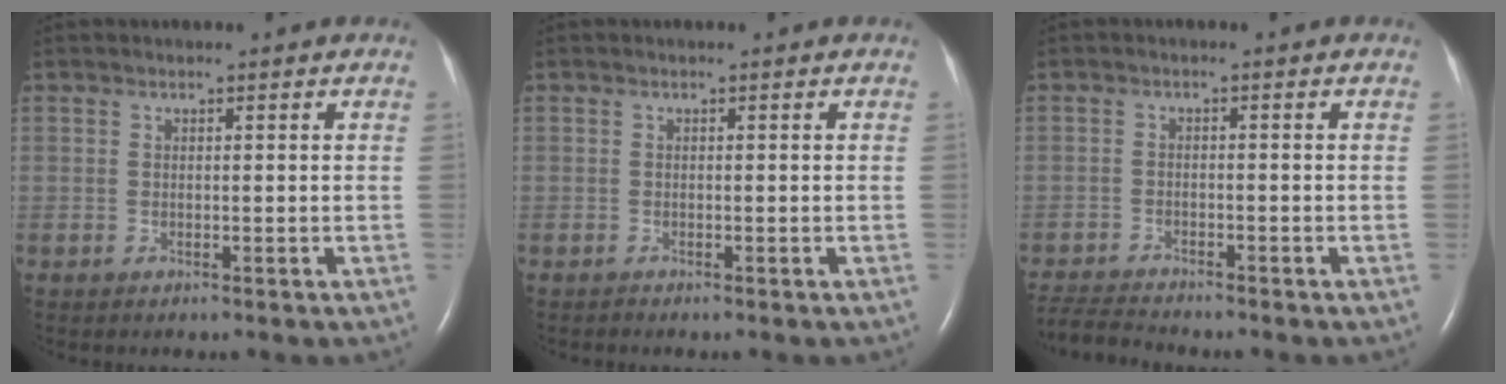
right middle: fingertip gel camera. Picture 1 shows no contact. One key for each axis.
{"total": 0.0}
{"total": 5.2, "fx": -5.1, "fy": -0.4, "fz": 0.7, "tx": -0.014, "ty": -0.019, "tz": -0.092}